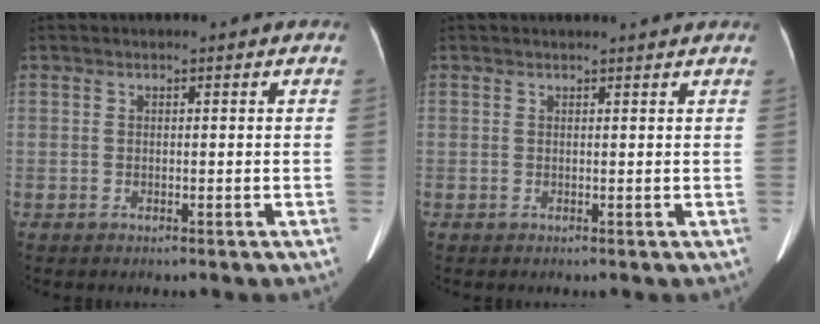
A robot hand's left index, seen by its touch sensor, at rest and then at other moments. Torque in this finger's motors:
{"motor_torque": [-0.97, -1.17, -0.58, -0.06]}